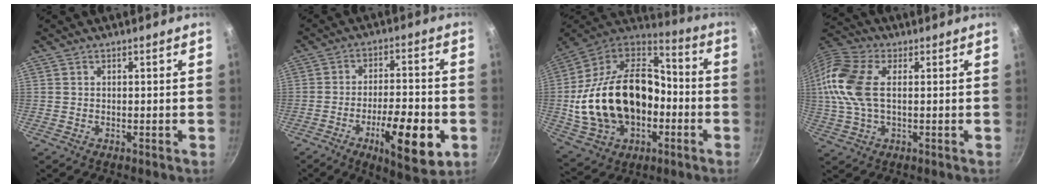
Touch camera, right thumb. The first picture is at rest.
{"total": 15.4, "force": [-5.3, 5.1, 13.5], "torque": [-0.192, 0.015, -0.077]}
{"total": 28.2, "force": [-4.1, 19.2, 20.3], "torque": [-0.354, 0.060, -0.057]}
{"total": 13.3, "force": [1.6, 7.4, 10.9], "torque": [-0.232, 0.020, 0.017]}